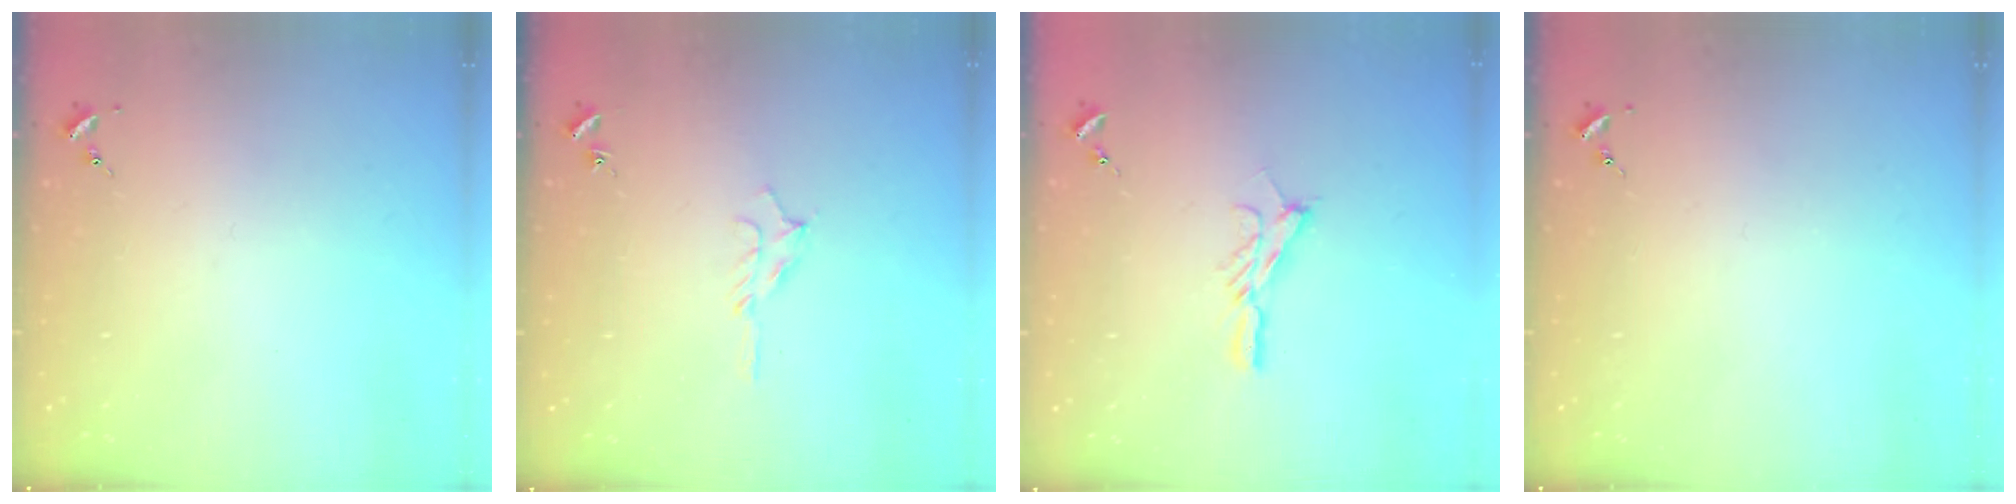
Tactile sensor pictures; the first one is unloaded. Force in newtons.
{"total": 6.3, "press": 6.3, "slide": 0.7}
{"total": 8.3, "press": 8.3, "slide": 0.6}
{"total": 0.0}